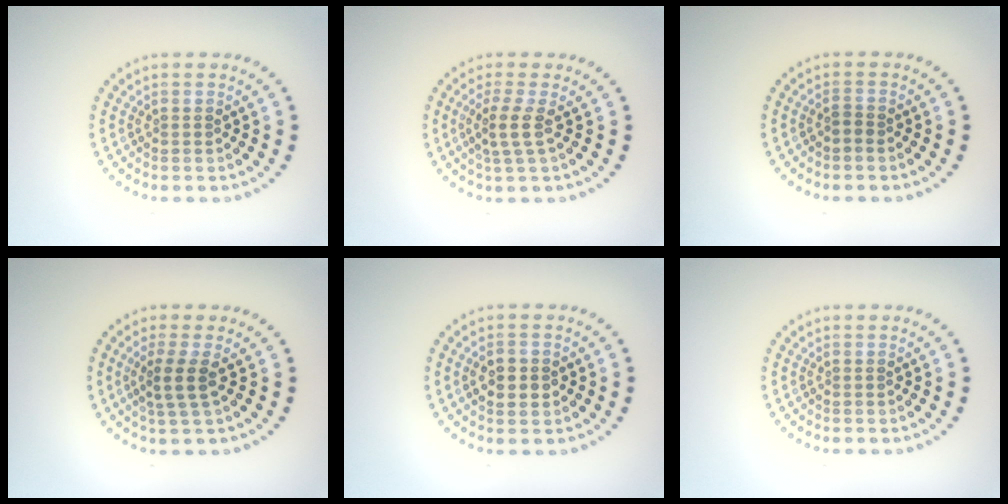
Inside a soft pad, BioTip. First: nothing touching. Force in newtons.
{"total": 2.2, "press": 1.7, "slide": 1.4}
{"total": 0.7, "press": 0.5, "slide": 0.5}
{"total": 2.5, "press": 1.9, "slide": 1.5}
{"total": 2.9, "press": 2.9, "slide": 0.1}
{"total": 0.0}